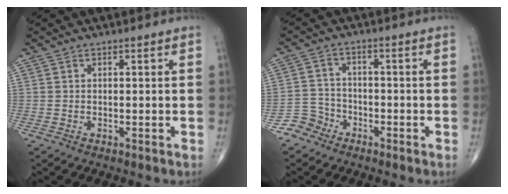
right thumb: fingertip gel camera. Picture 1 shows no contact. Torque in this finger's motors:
{"motor_torque": [0.55, -0.41, -0.16, -0.50, -0.03]}